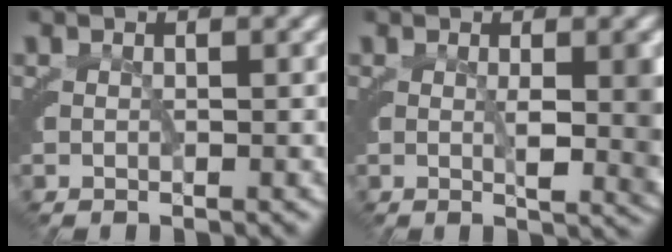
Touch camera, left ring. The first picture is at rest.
{"total": 3.6, "force": [0.5, 0.7, 3.5], "torque": [-0.039, -0.006, 0.007]}